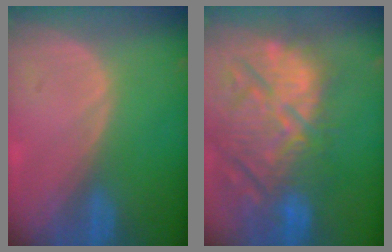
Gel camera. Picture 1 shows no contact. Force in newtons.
{"total": 15.0, "press": 12.9, "slide": 7.5}